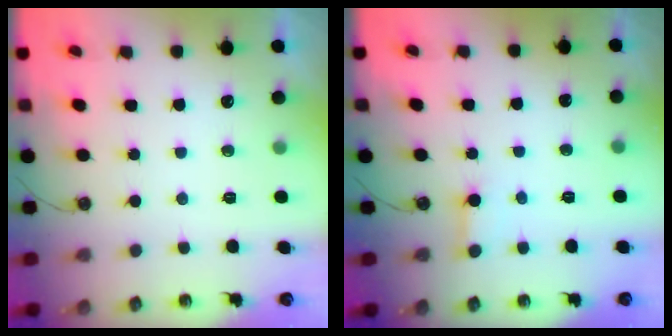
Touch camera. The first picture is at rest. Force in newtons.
{"total": 2.5, "press": 2.5, "slide": 0.1}